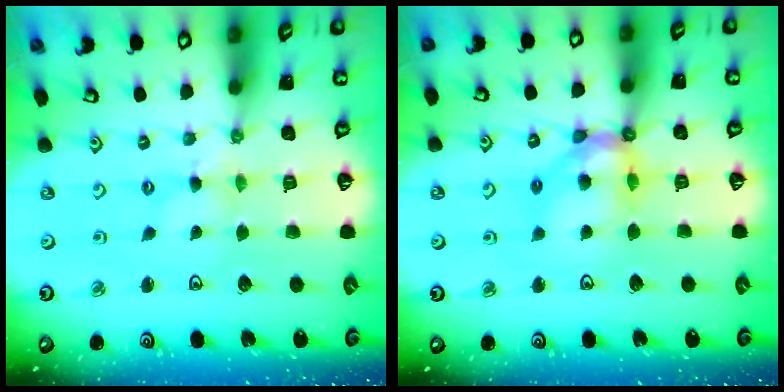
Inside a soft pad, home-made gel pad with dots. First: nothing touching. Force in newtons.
{"total": 10.8, "press": 10.6, "slide": 1.5}